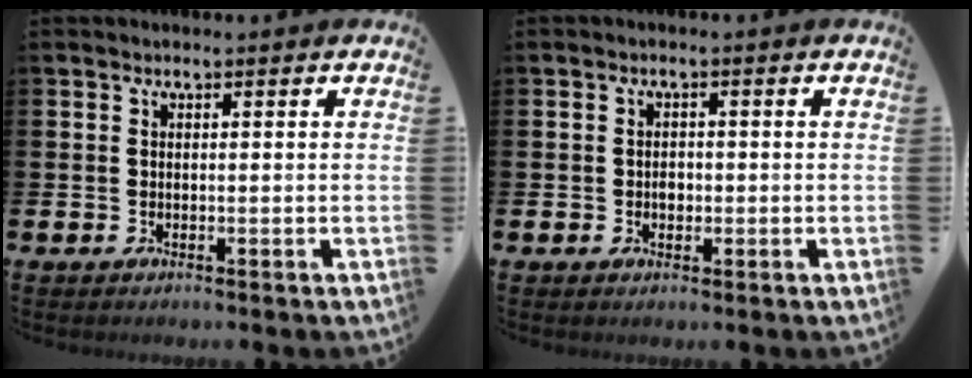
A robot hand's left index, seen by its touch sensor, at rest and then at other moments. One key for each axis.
{"total": 1.5, "fx": -0.2, "fy": 1.2, "fz": 0.9, "tx": -0.004, "ty": 0.002, "tz": -0.008}